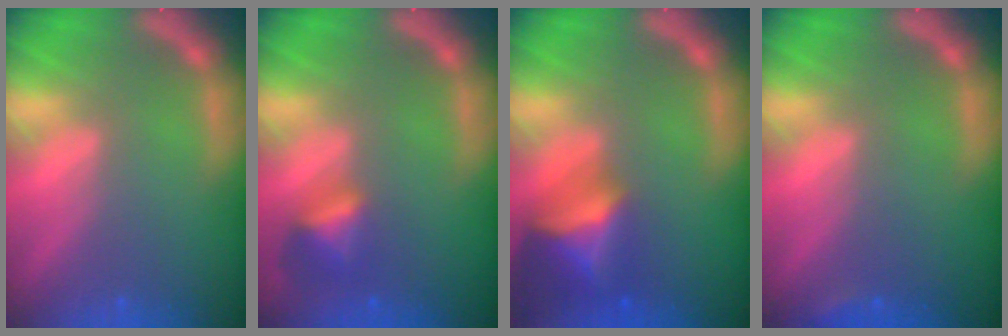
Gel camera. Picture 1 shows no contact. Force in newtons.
{"total": 2.9}
{"total": 6.4}
{"total": 0.9}